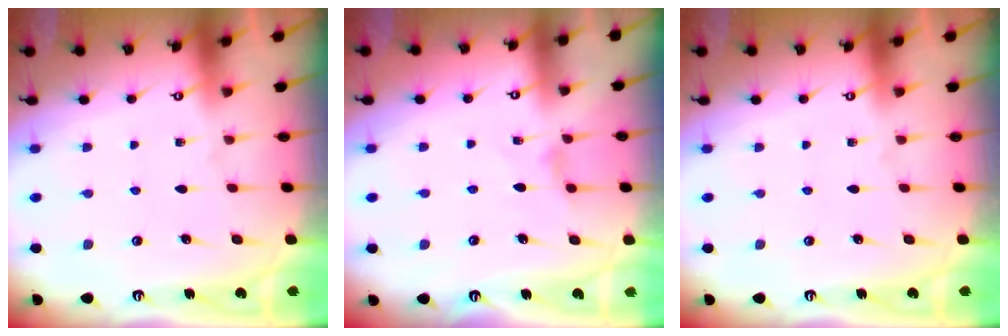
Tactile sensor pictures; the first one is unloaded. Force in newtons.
{"total": 2.5, "press": 2.5, "slide": 0.4}
{"total": 0.0}